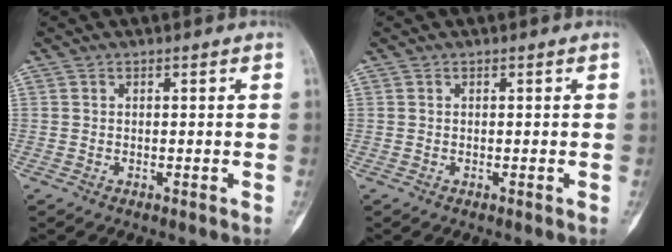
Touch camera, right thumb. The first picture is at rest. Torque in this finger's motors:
{"motor_torque": [0.00, 0.00, -0.07, -0.04, -0.02]}